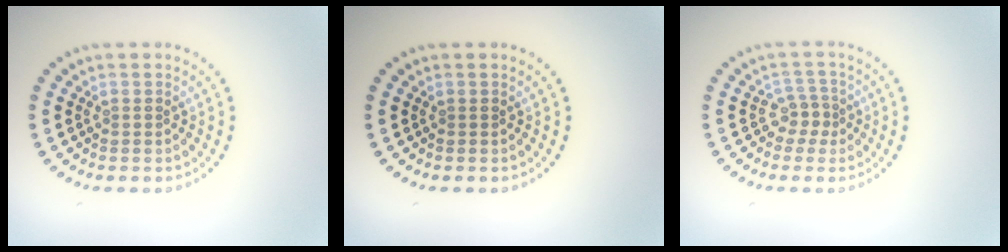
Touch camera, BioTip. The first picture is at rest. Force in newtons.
{"total": 0.0}
{"total": 2.0, "press": 1.4, "slide": 1.4}